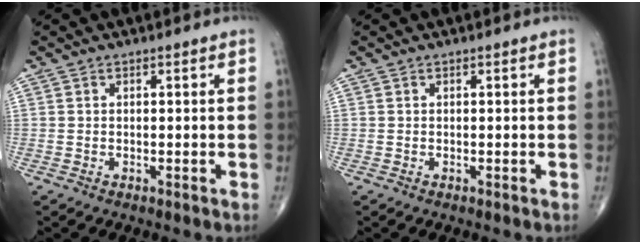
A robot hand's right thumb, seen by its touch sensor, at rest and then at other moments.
{"total": 0.0}